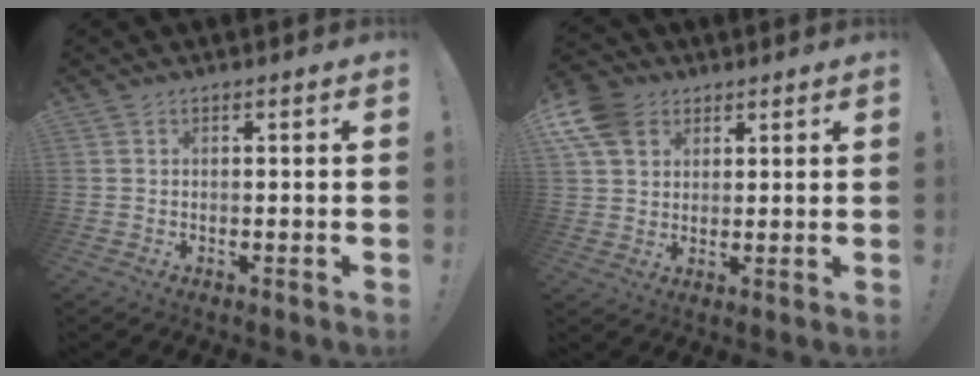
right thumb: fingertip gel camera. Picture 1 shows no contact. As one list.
[{"total": 10.2, "force": [4.8, 7.6, 4.7], "torque": [-0.080, -0.022, 0.097]}]